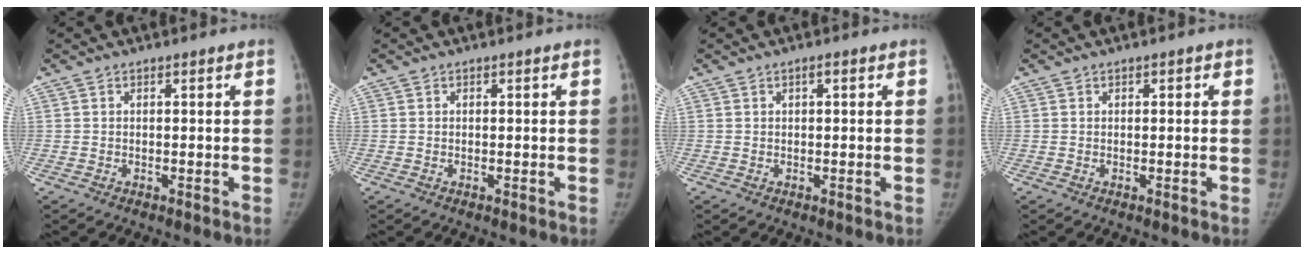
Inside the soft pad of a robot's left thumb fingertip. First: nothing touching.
{"total": 0.0}
{"total": 1.1, "force": [0.4, 0.4, 0.9], "torque": [-0.011, 0.003, 0.004]}
{"total": 0.9, "force": [0.3, 0.6, 0.6], "torque": [0.000, 0.002, 0.002]}